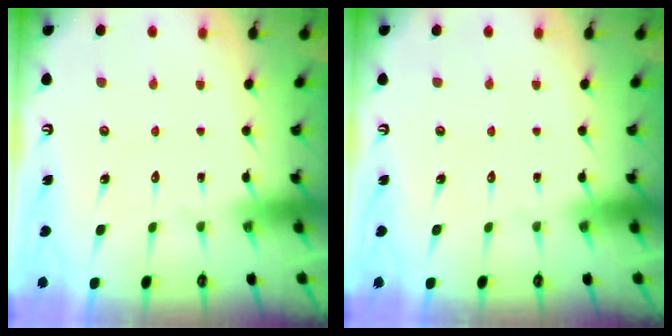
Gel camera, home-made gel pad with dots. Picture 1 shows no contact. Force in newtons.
{"total": 0.0}